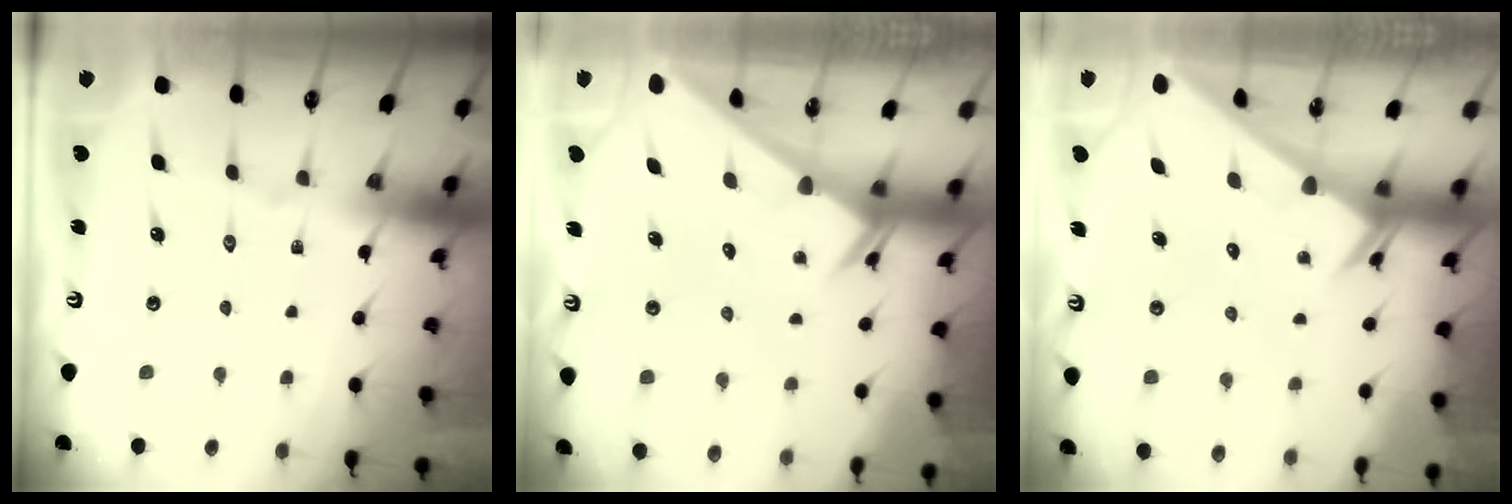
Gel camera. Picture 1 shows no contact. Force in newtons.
{"total": 2.3, "press": 2.3, "slide": 0.1}
{"total": 2.3, "press": 2.3, "slide": 0.1}